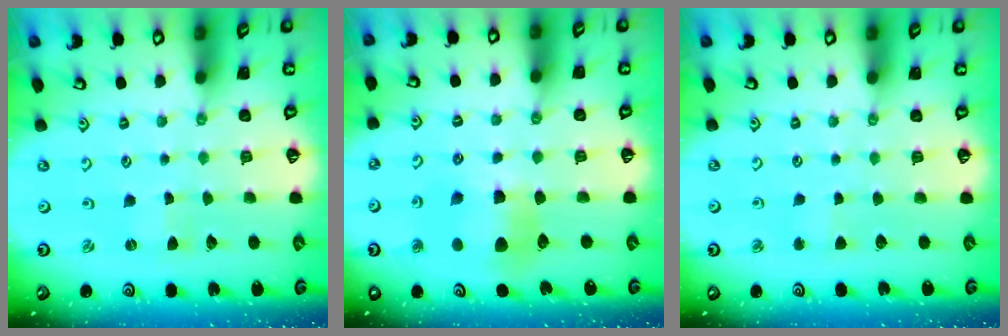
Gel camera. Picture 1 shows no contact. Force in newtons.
{"total": 9.2, "press": 9.1, "slide": 1.3}
{"total": 2.2, "press": 2.2, "slide": 0.2}